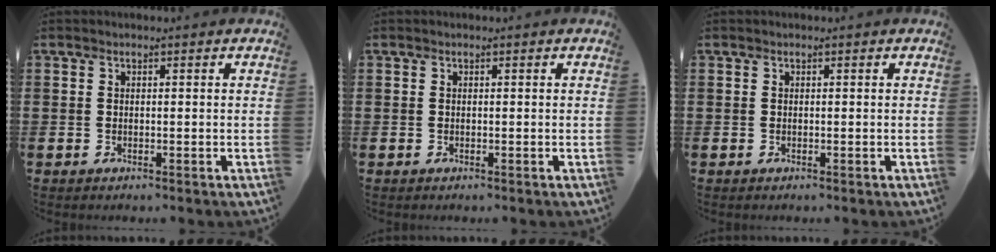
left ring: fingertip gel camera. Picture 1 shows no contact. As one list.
[{"total": 0.0}, {"total": 0.0}]